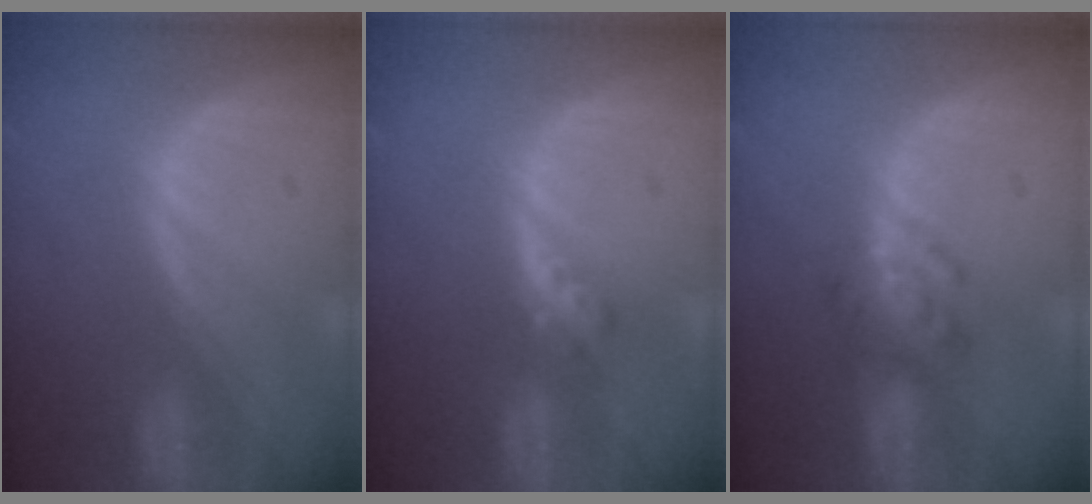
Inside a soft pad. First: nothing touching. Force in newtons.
{"total": 2.7, "press": 2.3, "slide": 1.3}
{"total": 5.1, "press": 5.0, "slide": 1.2}